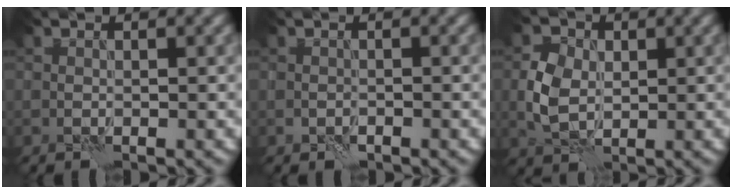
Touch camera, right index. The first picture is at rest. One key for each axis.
{"total": 1.2, "fx": -0.9, "fy": 0.7, "fz": 0.4, "tx": -0.007, "ty": -0.001, "tz": -0.017}
{"total": 4.0, "fx": 0.0, "fy": 3.1, "fz": 2.5, "tx": -0.051, "ty": 0.005, "tz": -0.002}